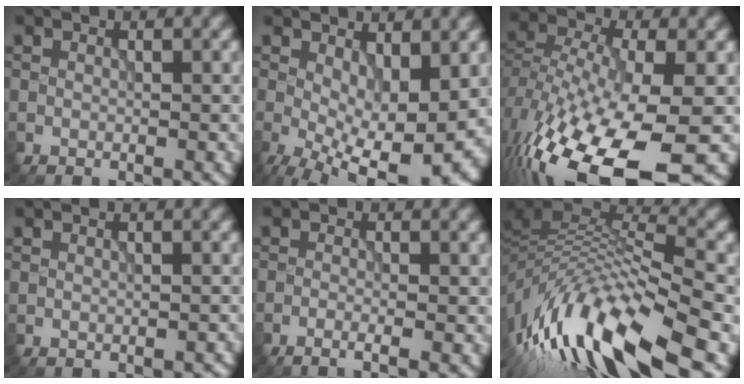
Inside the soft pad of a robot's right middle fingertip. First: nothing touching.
{"total": 11.2, "force": [-1.7, 5.0, 9.9], "torque": [-0.164, -0.019, -0.016]}
{"total": 16.1, "force": [-9.1, 5.6, 12.1], "torque": [-0.264, -0.037, -0.148]}
{"total": 0.7, "force": [-0.5, 0.3, 0.4], "torque": [-0.009, -0.002, -0.005]}
{"total": 1.8, "force": [-1.0, 0.3, 1.4], "torque": [-0.011, -0.001, -0.030]}
{"total": 14.2, "force": [-6.1, 4.8, 11.8], "torque": [-0.245, 0.014, -0.114]}